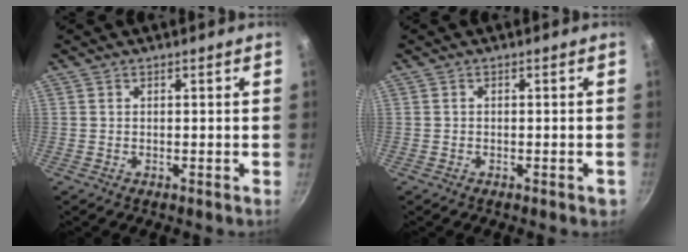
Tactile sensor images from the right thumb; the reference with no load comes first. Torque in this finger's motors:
{"motor_torque": [0.80, 0.16, -0.23, 0.12, 0.06]}